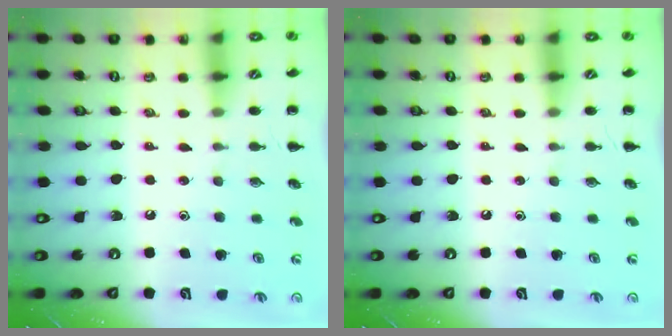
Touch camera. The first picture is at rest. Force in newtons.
{"total": 0.0}